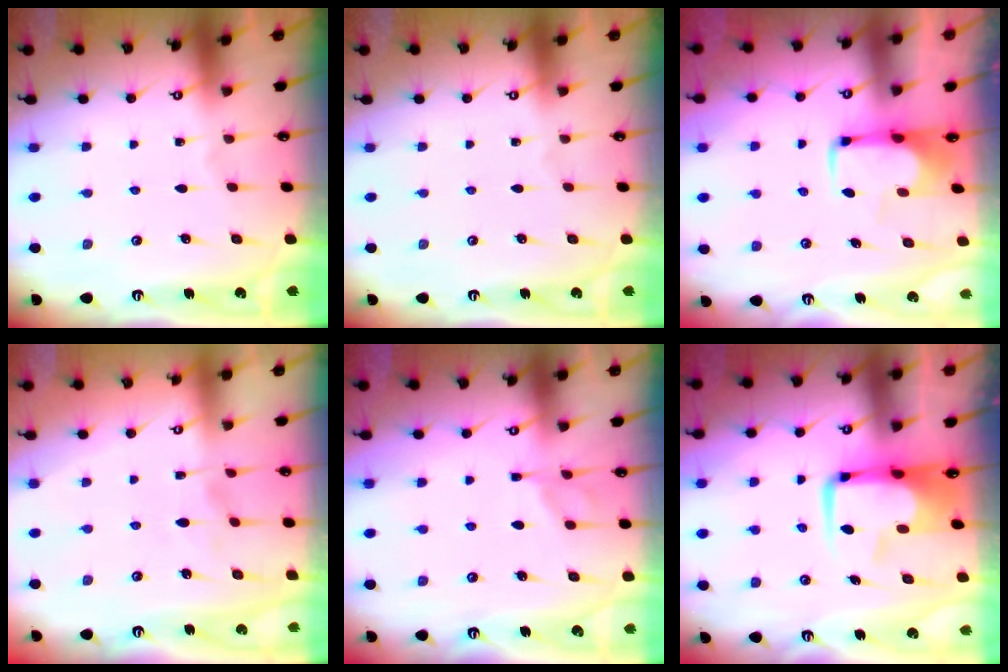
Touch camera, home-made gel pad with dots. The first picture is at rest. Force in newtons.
{"total": 0.0}
{"total": 1.7, "press": 1.7, "slide": 0.4}
{"total": 3.9, "press": 3.8, "slide": 0.7}
{"total": 5.5, "press": 5.5, "slide": 0.7}
{"total": 8.3, "press": 8.2, "slide": 1.4}